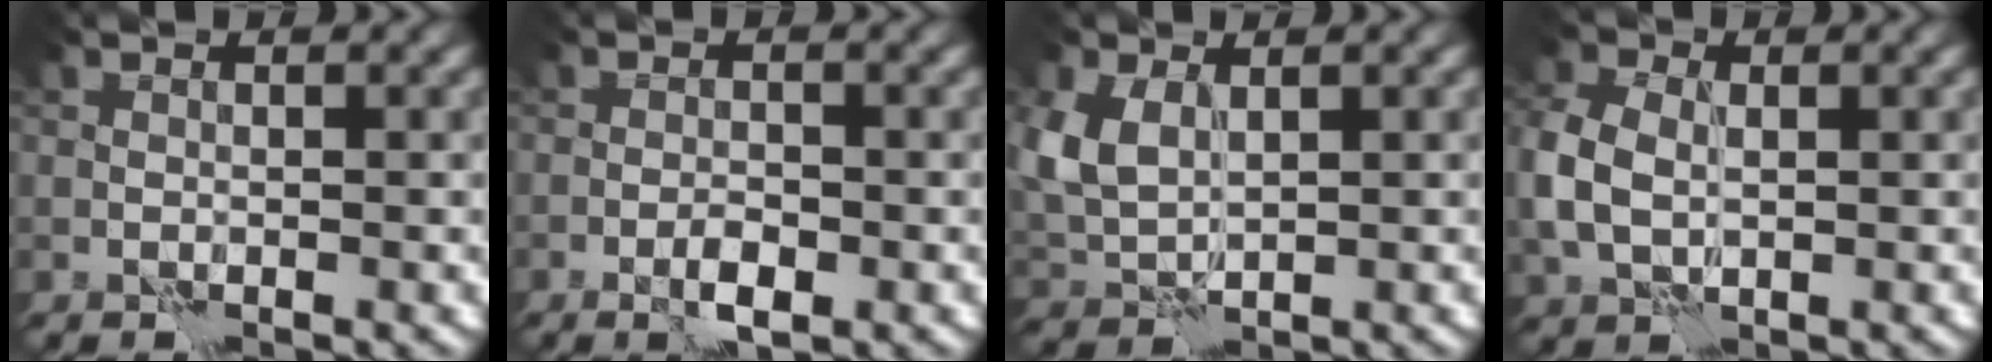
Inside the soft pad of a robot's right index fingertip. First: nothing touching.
{"total": 1.8, "force": [-0.7, 0.6, 1.6], "torque": [-0.027, 0.001, -0.014]}
{"total": 4.1, "force": [1.4, 2.6, 2.9], "torque": [-0.081, 0.000, 0.030]}
{"total": 5.2, "force": [0.1, 3.7, 3.6], "torque": [-0.099, -0.001, -0.002]}